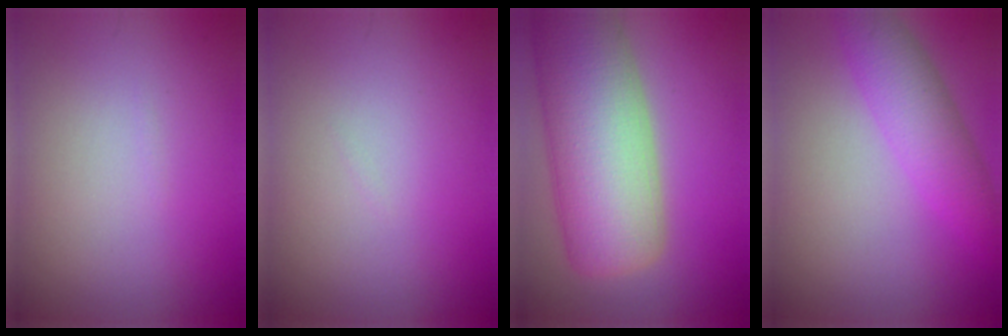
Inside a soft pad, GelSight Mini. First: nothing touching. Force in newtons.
{"total": 0.0}
{"total": 12.7, "press": 12.7, "slide": 1.0}
{"total": 4.5, "press": 4.5, "slide": 0.1}